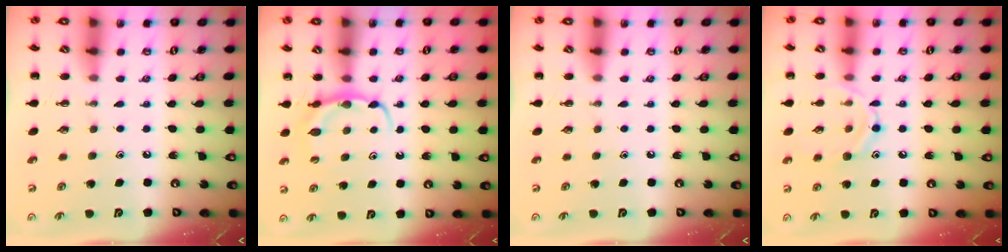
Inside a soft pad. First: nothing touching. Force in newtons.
{"total": 6.5, "press": 6.5, "slide": 0.3}
{"total": 0.0}
{"total": 9.9, "press": 9.9, "slide": 1.0}